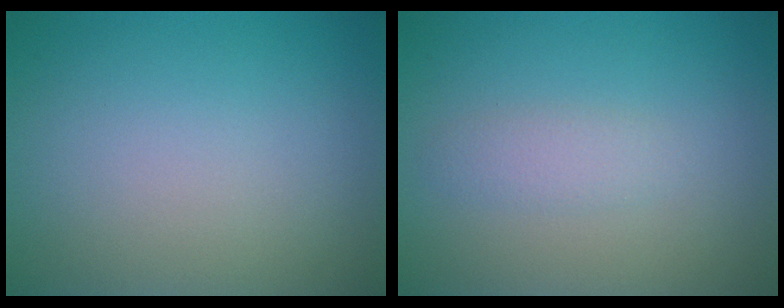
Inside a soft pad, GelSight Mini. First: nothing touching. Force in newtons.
{"total": 1.4, "press": 1.4, "slide": 0.0}